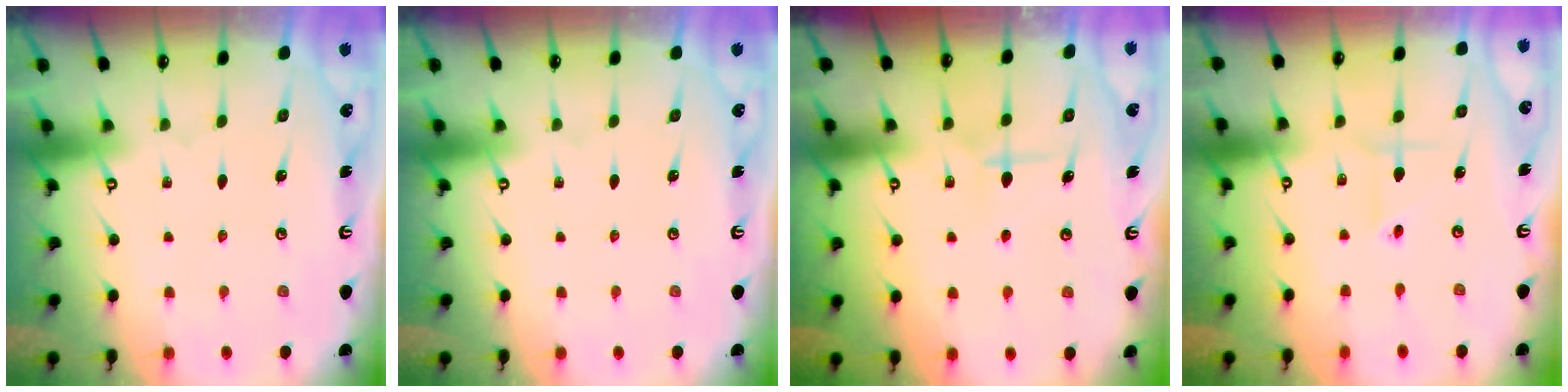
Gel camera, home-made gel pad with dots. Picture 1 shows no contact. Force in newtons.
{"total": 0.0}
{"total": 6.3, "press": 6.3, "slide": 0.2}
{"total": 1.8, "press": 1.7, "slide": 0.7}